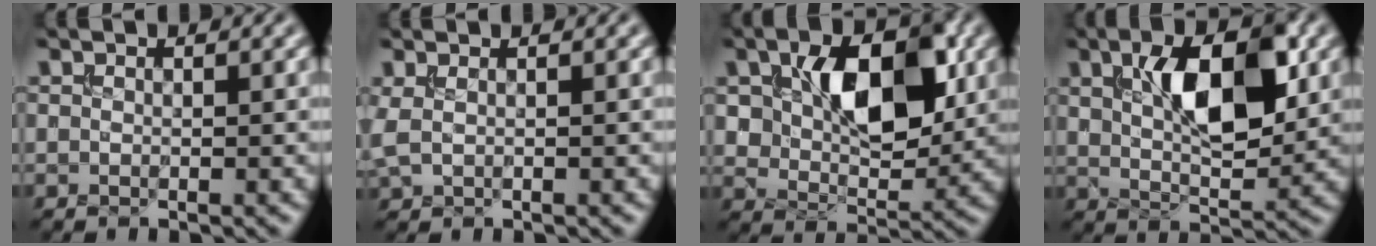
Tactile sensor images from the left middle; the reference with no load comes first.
{"total": 1.2, "force": [0.5, 0.5, 1.0], "torque": [-0.026, 0.002, 0.011]}
{"total": 8.5, "force": [2.1, 4.9, 6.7], "torque": [-0.114, -0.002, 0.041]}
{"total": 8.1, "force": [2.4, 3.4, 6.9], "torque": [-0.117, 0.003, 0.043]}